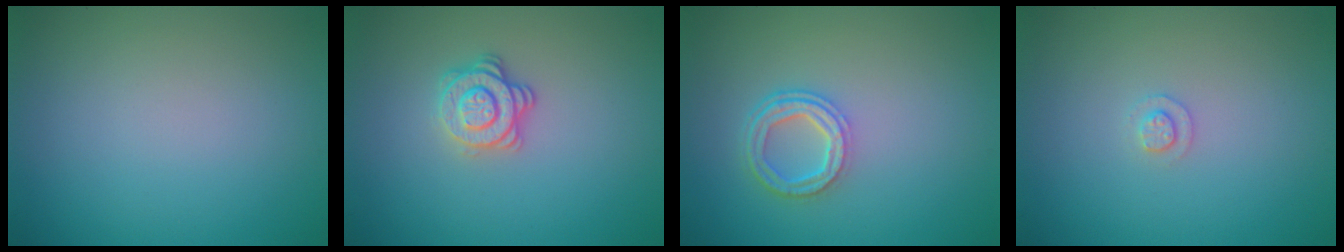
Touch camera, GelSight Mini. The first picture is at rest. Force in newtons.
{"total": 2.8, "press": 2.5, "slide": 1.2}
{"total": 3.6, "press": 2.8, "slide": 2.3}
{"total": 1.0, "press": 1.0, "slide": 0.2}